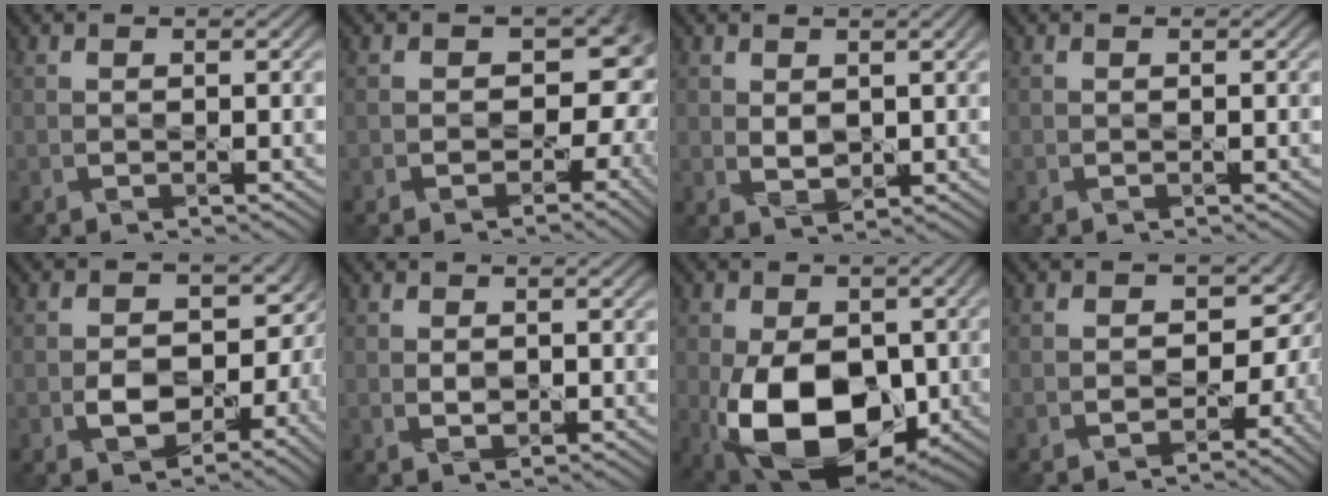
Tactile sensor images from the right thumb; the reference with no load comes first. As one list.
[{"total": 8.7, "force": [-1.4, 6.8, 5.3], "torque": [-0.034, -0.019, -0.016]}, {"total": 3.2, "force": [1.2, 1.8, 2.3], "torque": [-0.047, -0.003, 0.022]}, {"total": 0.0}, {"total": 7.1, "force": [-1.0, 5.7, 4.1], "torque": [-0.061, -0.026, -0.026]}, {"total": 1.7, "force": [0.6, 1.1, 1.3], "torque": [-0.025, -0.004, 0.012]}, {"total": 15.2, "force": [-3.6, 9.5, 11.4], "torque": [-0.196, -0.037, -0.053]}, {"total": 7.1, "force": [-0.3, 6.0, 3.8], "torque": [-0.020, -0.021, -0.001]}]